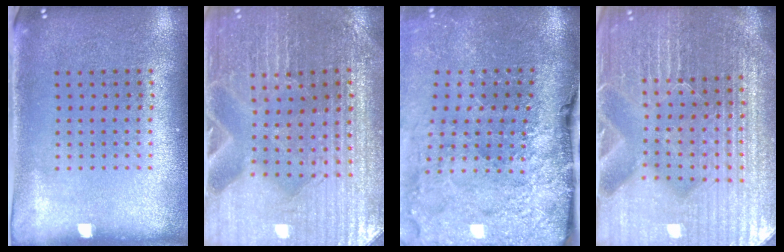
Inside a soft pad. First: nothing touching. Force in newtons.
{"total": 3.5, "press": 3.5, "slide": 0.3}
{"total": 4.8, "press": 3.7, "slide": 3.0}
{"total": 6.0, "press": 5.5, "slide": 2.5}